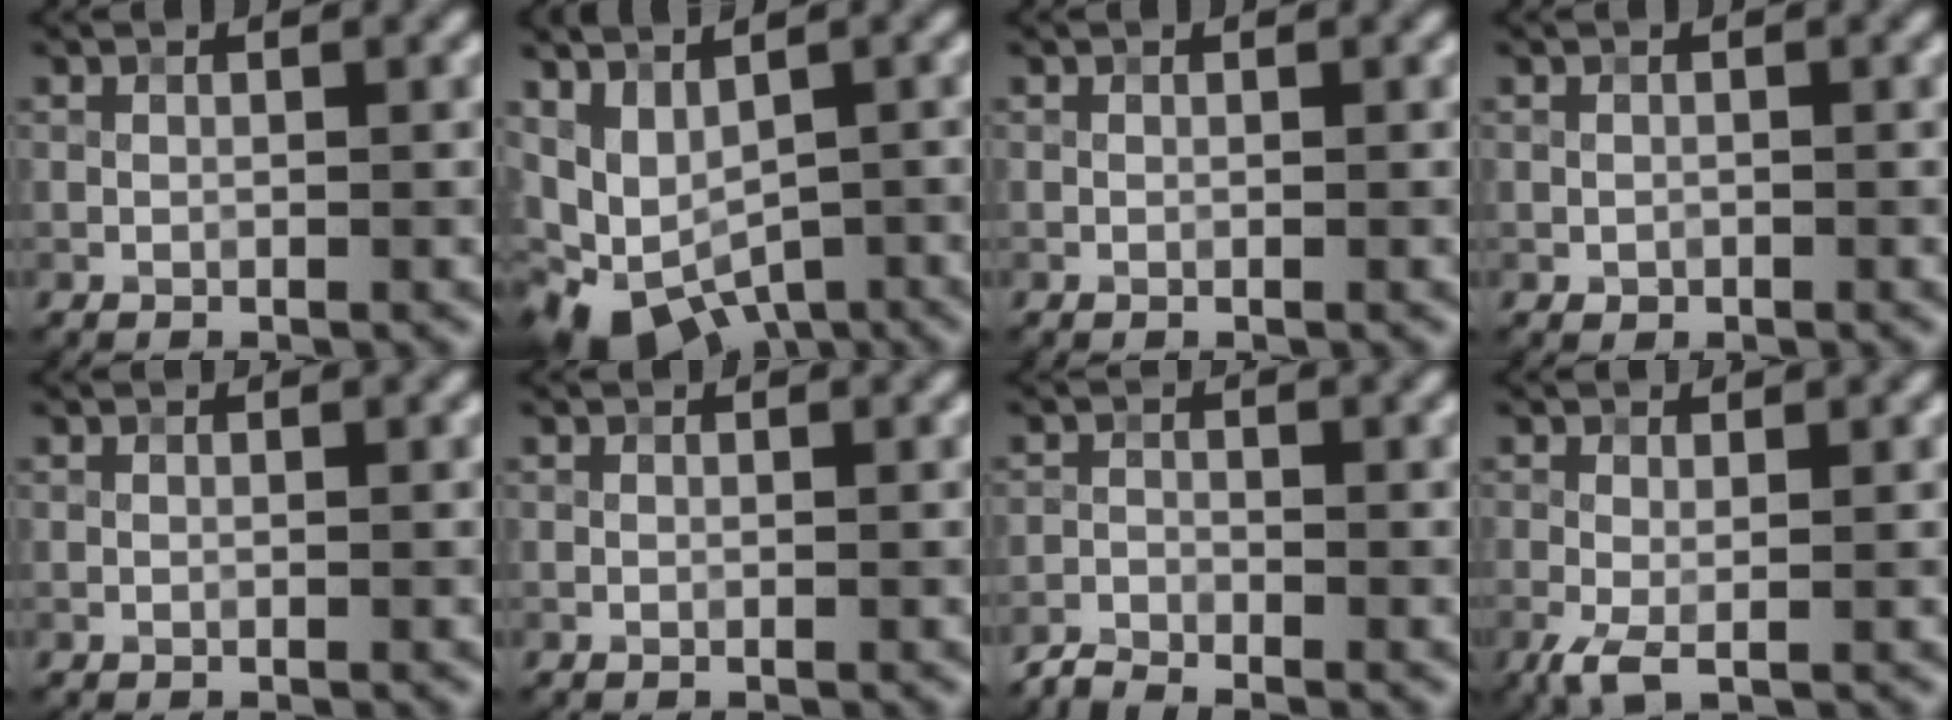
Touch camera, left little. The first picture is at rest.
{"total": 7.4, "force": [-2.8, 4.2, 5.4], "torque": [-0.089, -0.018, -0.032]}
{"total": 0.0}
{"total": 0.5, "force": [-0.2, 0.4, 0.2], "torque": [-0.003, -0.002, -0.004]}
{"total": 0.0}
{"total": 0.0}
{"total": 2.0, "force": [-2.0, 0.1, 0.1], "torque": [-0.008, 0.002, -0.047]}
{"total": 1.6, "force": [-0.5, 0.3, 1.5], "torque": [-0.043, -0.002, -0.012]}